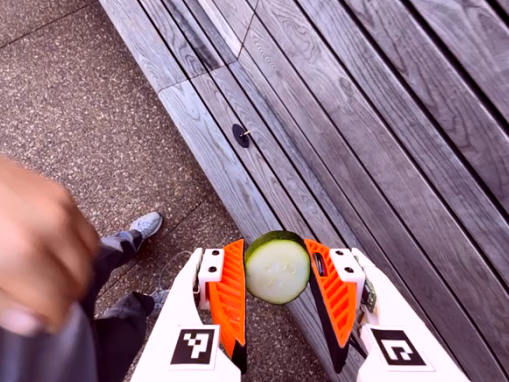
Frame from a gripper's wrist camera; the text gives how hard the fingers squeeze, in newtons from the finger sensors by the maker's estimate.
{"total": 12.4, "left": 13.1, "right": 11.7}